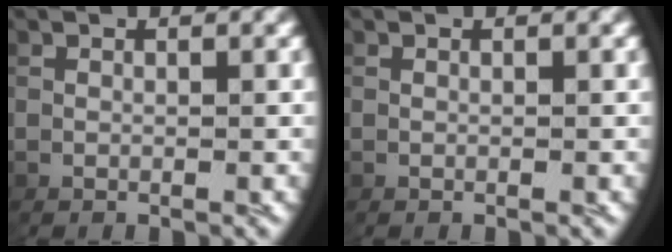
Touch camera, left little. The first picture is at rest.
{"total": 0.0}